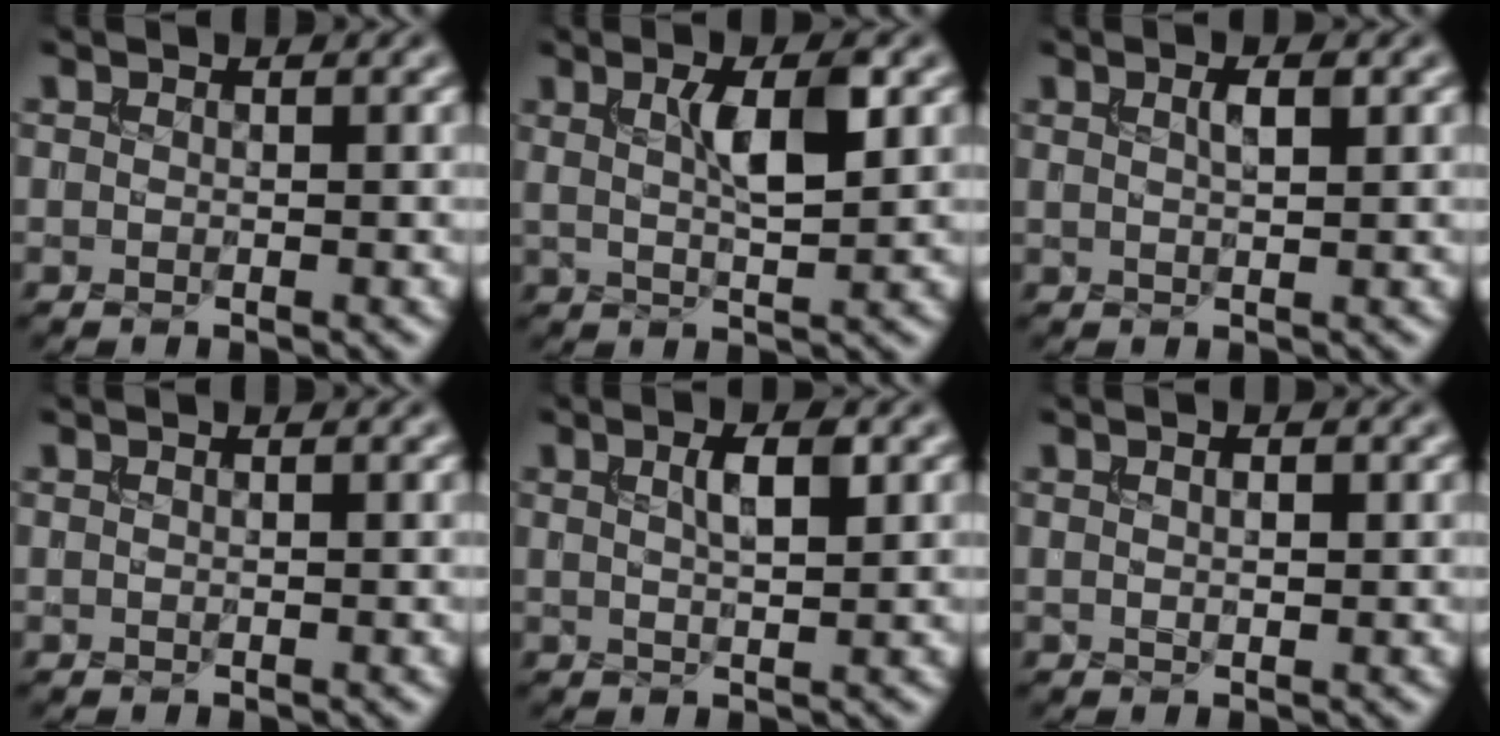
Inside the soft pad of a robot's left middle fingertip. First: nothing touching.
{"total": 4.1, "force": [1.3, 0.8, 3.8], "torque": [-0.068, 0.003, 0.024]}
{"total": 1.6, "force": [0.6, 0.3, 1.4], "torque": [-0.026, 0.003, 0.009]}
{"total": 0.0}
{"total": 2.7, "force": [1.0, 0.7, 2.4], "torque": [-0.041, 0.005, 0.017]}
{"total": 1.2, "force": [0.5, 0.4, 1.0], "torque": [-0.014, -0.004, 0.010]}